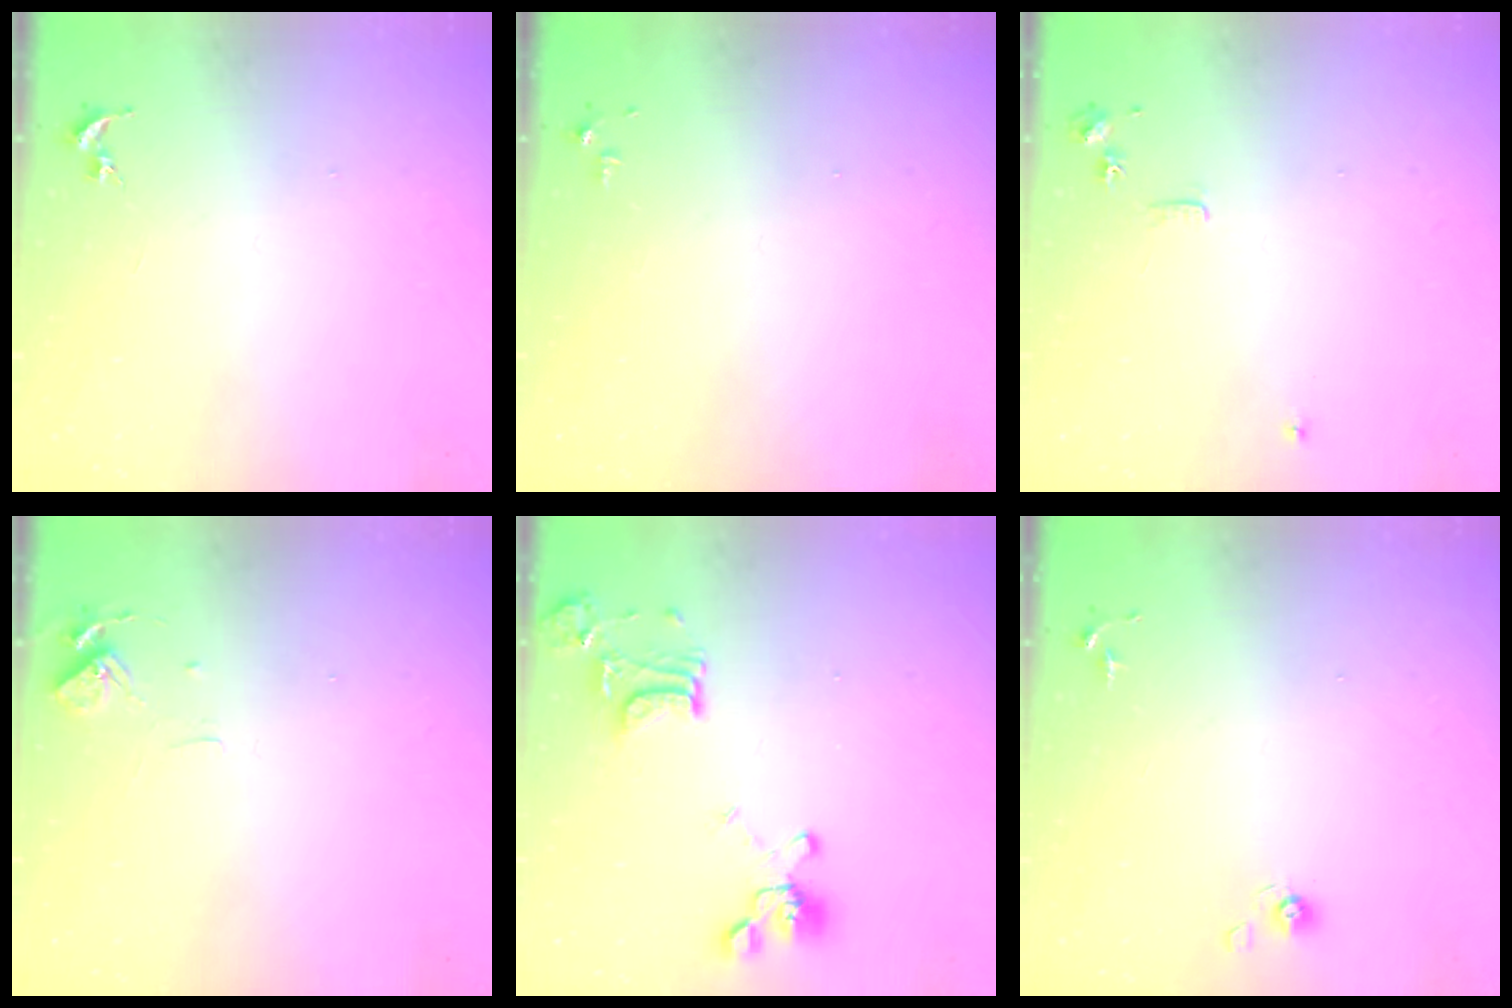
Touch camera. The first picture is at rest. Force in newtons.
{"total": 2.8, "press": 2.8, "slide": 0.4}
{"total": 5.9, "press": 5.9, "slide": 0.7}
{"total": 6.2, "press": 6.2, "slide": 0.5}
{"total": 15.8, "press": 15.7, "slide": 1.4}
{"total": 5.4, "press": 5.2, "slide": 1.4}